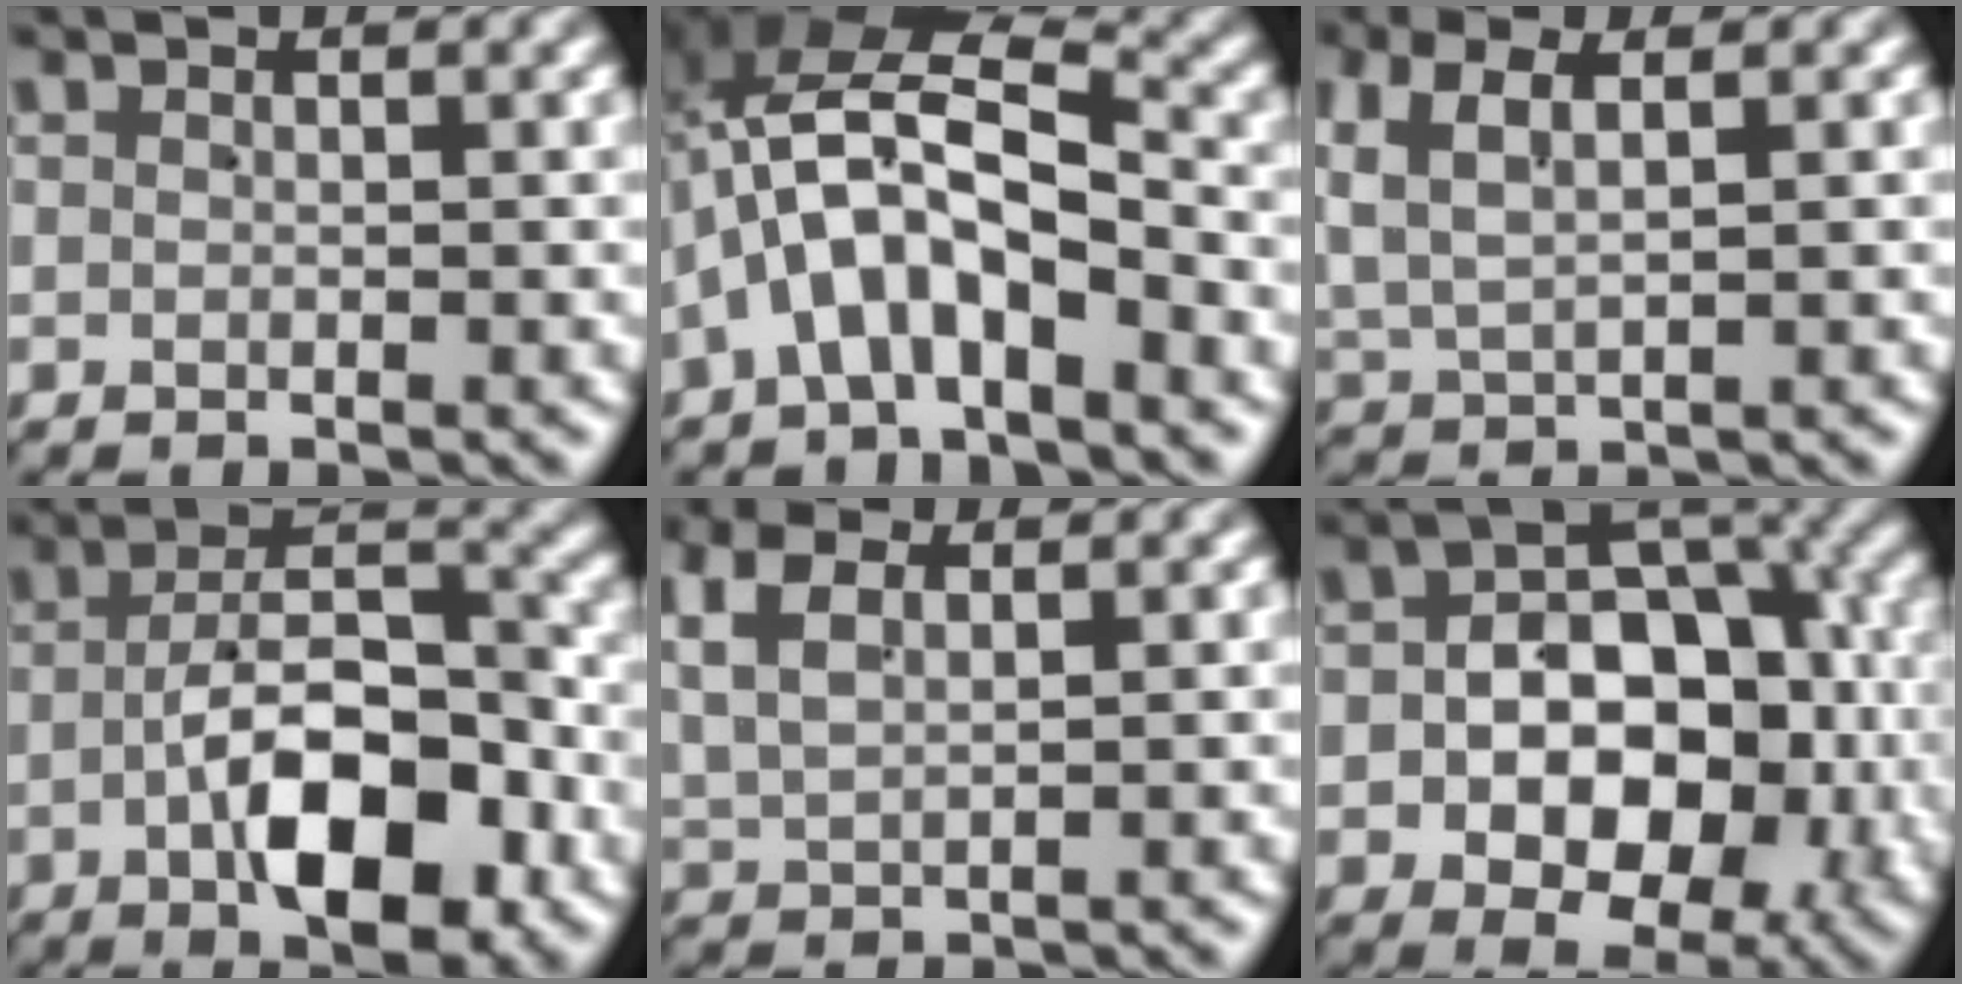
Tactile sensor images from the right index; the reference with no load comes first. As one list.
[{"total": 9.2, "force": [1.0, 6.2, 6.7], "torque": [-0.144, -0.001, 0.002]}, {"total": 4.4, "force": [1.6, 2.8, 2.9], "torque": [-0.081, -0.002, 0.033]}, {"total": 9.1, "force": [-2.8, 4.0, 7.7], "torque": [-0.110, 0.001, -0.046]}, {"total": 4.0, "force": [2.1, 2.6, 2.3], "torque": [-0.066, 0.003, 0.040]}, {"total": 11.8, "force": [-1.8, 8.5, 8.0], "torque": [-0.127, -0.030, -0.017]}]